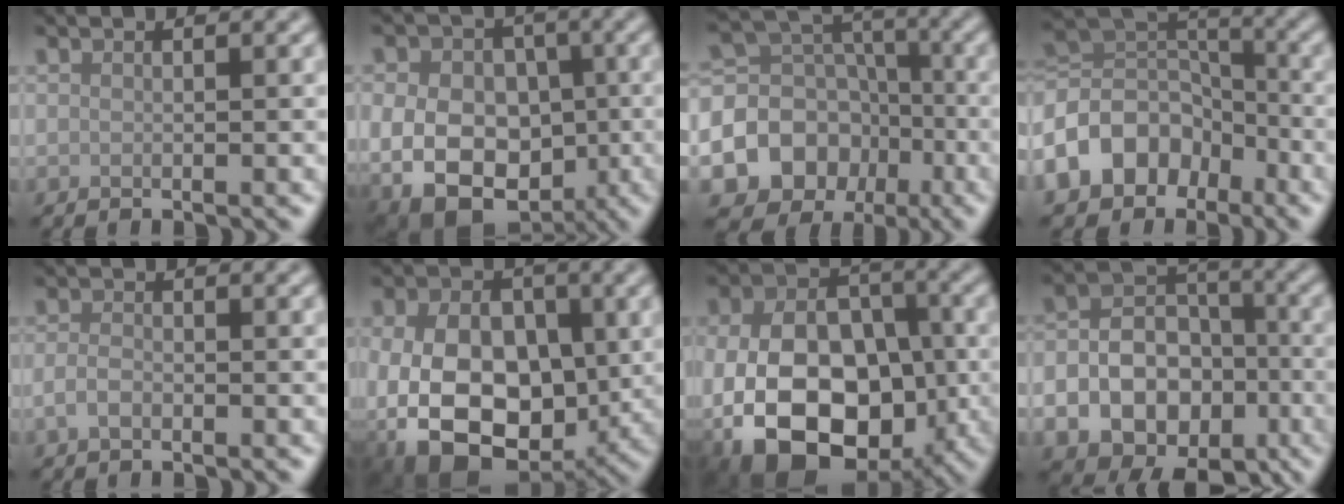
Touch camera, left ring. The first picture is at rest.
{"total": 14.4, "force": [-2.8, 11.5, 8.1], "torque": [-0.127, 0.002, -0.072]}
{"total": 11.0, "force": [-4.4, 9.3, 3.8], "torque": [-0.069, -0.004, -0.089]}
{"total": 9.3, "force": [-4.4, 7.0, 4.2], "torque": [-0.087, 0.012, -0.103]}
{"total": 1.4, "force": [-0.7, 0.8, 1.0], "torque": [-0.021, 0.000, -0.017]}
{"total": 14.5, "force": [-2.3, 10.9, 9.3], "torque": [-0.140, -0.017, -0.052]}
{"total": 15.8, "force": [-4.0, 11.9, 9.6], "torque": [-0.149, -0.024, -0.079]}
{"total": 13.7, "force": [-5.3, 10.8, 6.6], "torque": [-0.104, -0.038, -0.092]}